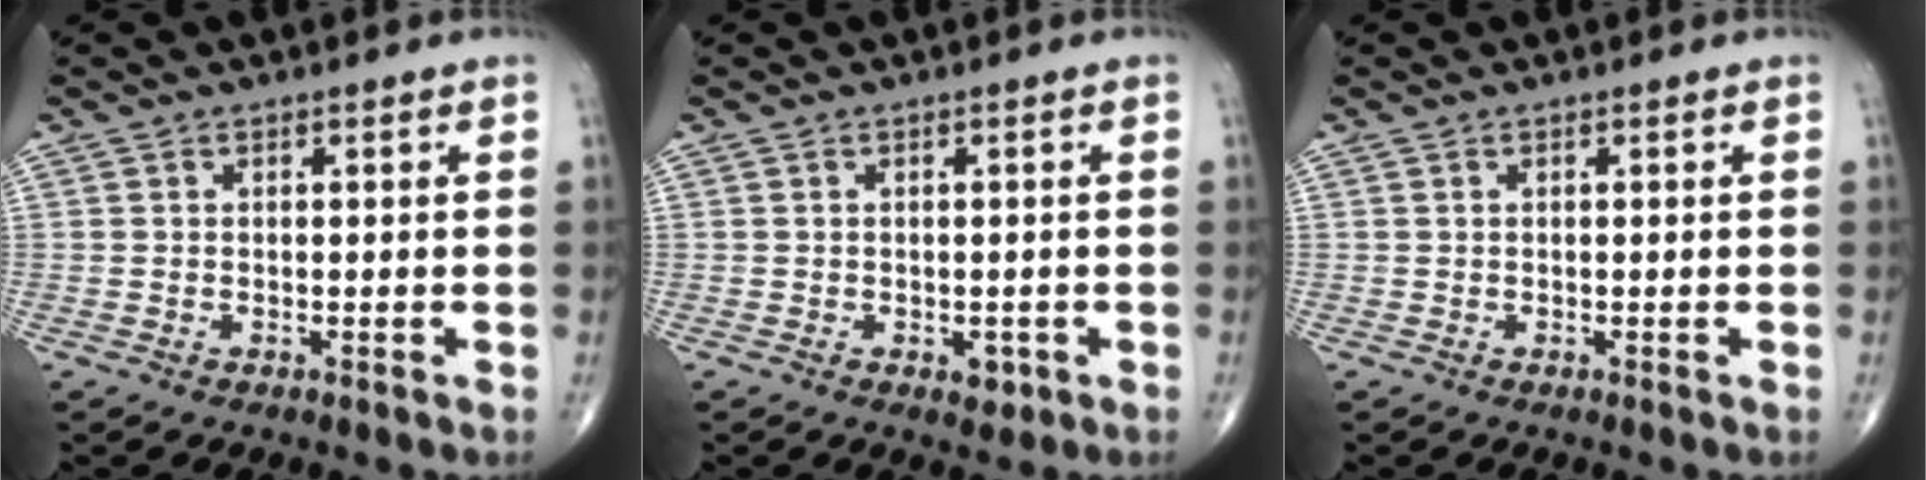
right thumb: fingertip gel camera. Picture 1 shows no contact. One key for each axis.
{"total": 2.0, "fx": -0.8, "fy": 1.3, "fz": 1.4, "tx": -0.007, "ty": -0.001, "tz": -0.007}
{"total": 0.0}